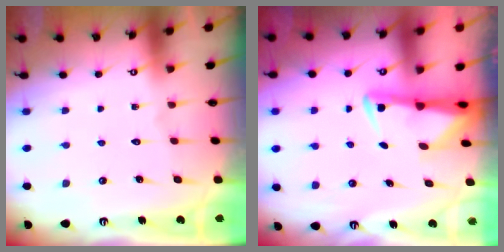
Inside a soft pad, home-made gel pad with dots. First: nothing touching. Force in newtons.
{"total": 2.9, "press": 2.9, "slide": 0.4}